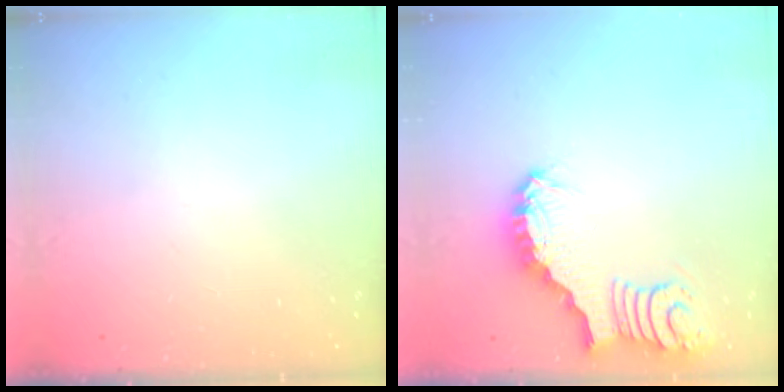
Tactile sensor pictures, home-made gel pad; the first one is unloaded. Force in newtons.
{"total": 3.1, "press": 3.1, "slide": 0.6}